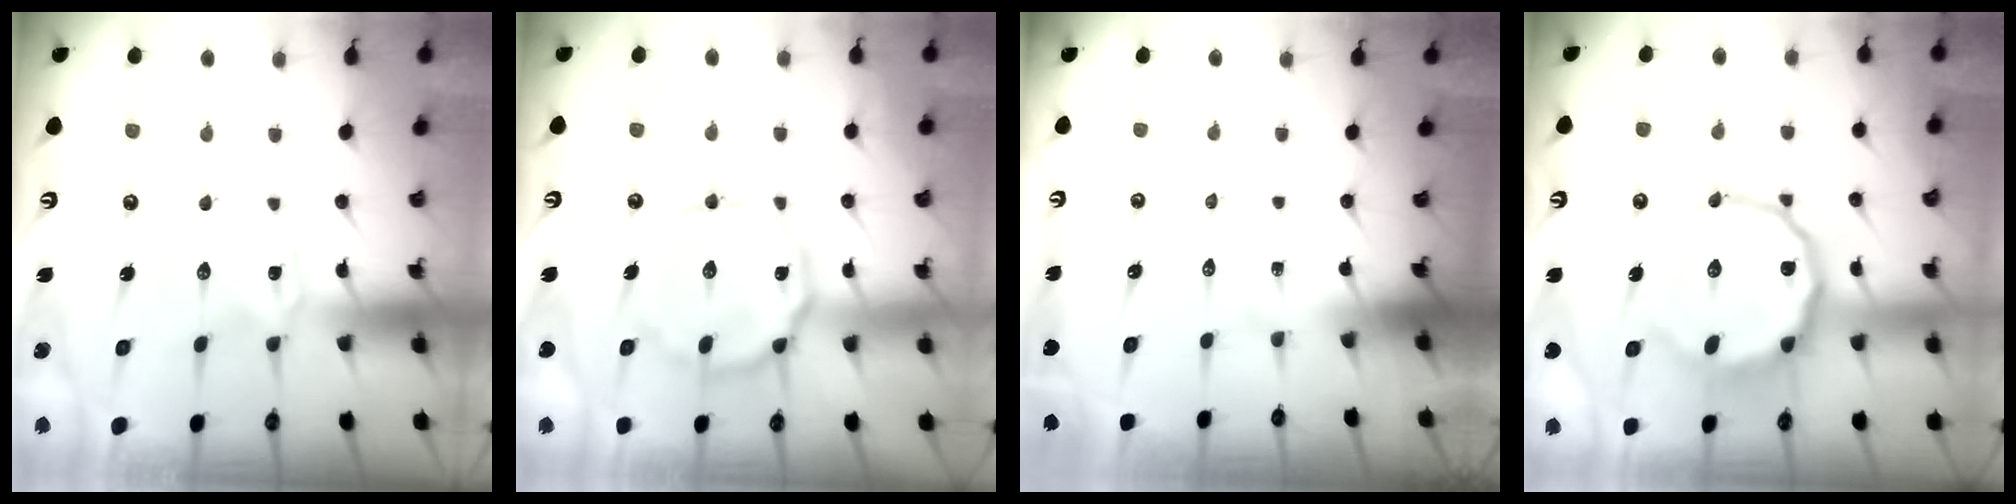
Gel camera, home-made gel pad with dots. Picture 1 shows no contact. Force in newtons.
{"total": 14.3, "press": 14.2, "slide": 1.2}
{"total": 0.0}
{"total": 12.7, "press": 12.5, "slide": 2.1}